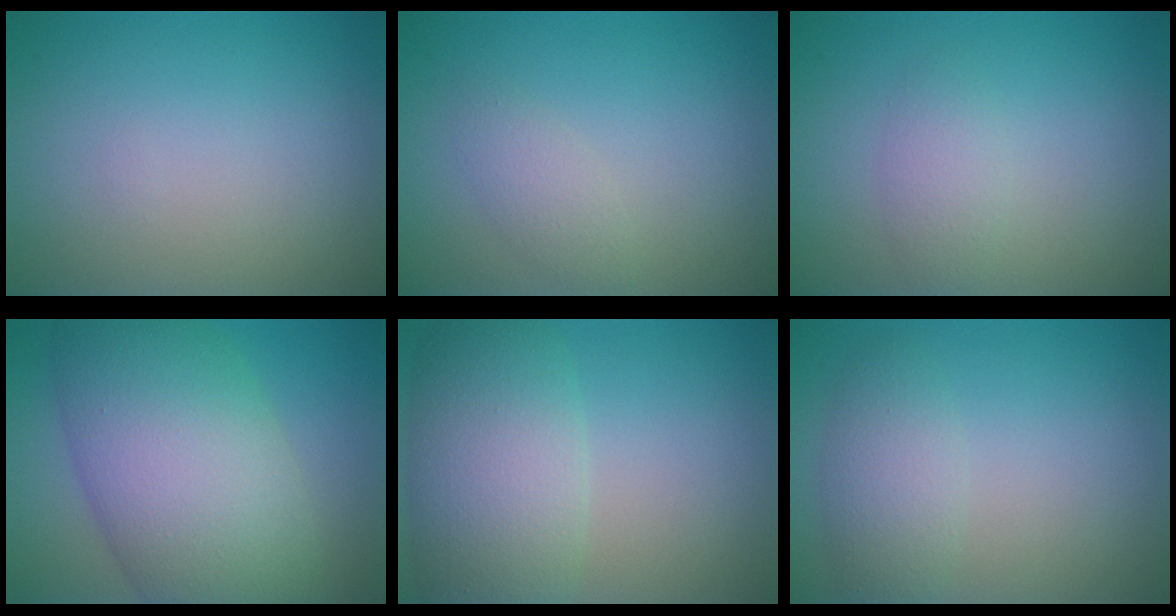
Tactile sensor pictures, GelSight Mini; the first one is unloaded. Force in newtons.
{"total": 1.6, "press": 1.6, "slide": 0.2}
{"total": 1.8, "press": 1.8, "slide": 0.0}
{"total": 12.5, "press": 12.5, "slide": 0.2}
{"total": 7.2, "press": 7.2, "slide": 0.4}
{"total": 2.7, "press": 2.7, "slide": 0.2}